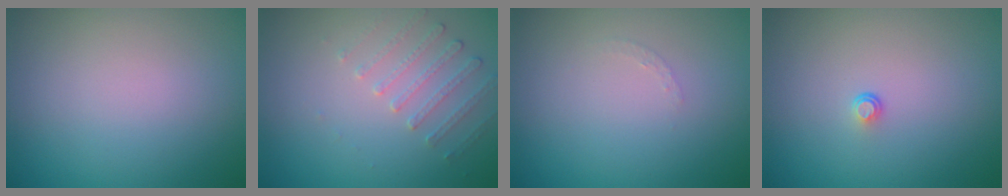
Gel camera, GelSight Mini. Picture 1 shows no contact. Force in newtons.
{"total": 1.7, "press": 1.2, "slide": 1.2}
{"total": 0.7, "press": 0.7, "slide": 0.1}
{"total": 0.5, "press": 0.3, "slide": 0.5}